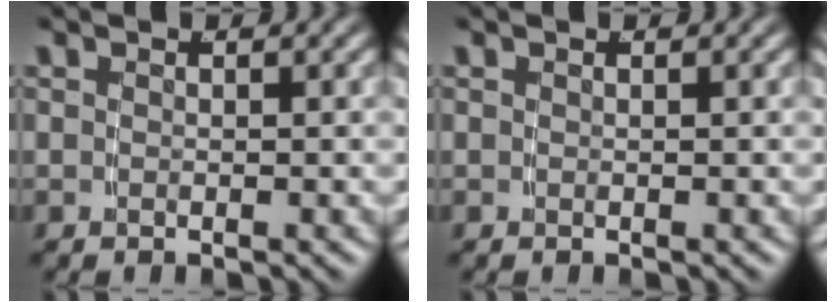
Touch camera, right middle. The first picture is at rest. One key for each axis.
{"total": 0.0}